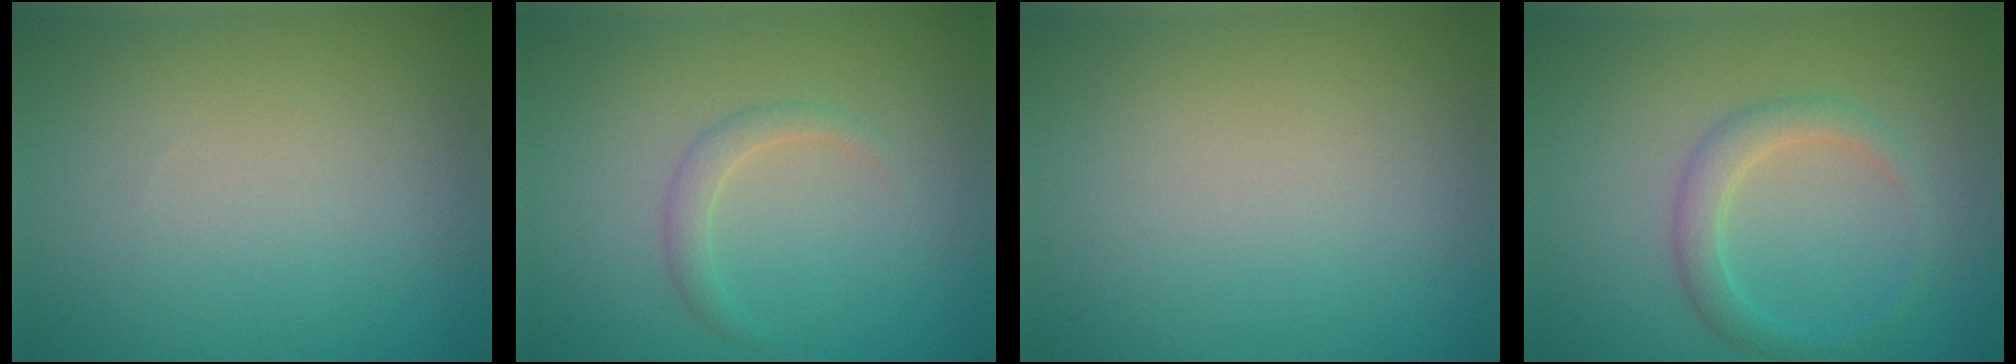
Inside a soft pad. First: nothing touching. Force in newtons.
{"total": 1.3, "press": 1.2, "slide": 0.1}
{"total": 0.0}
{"total": 2.2, "press": 2.2, "slide": 0.1}